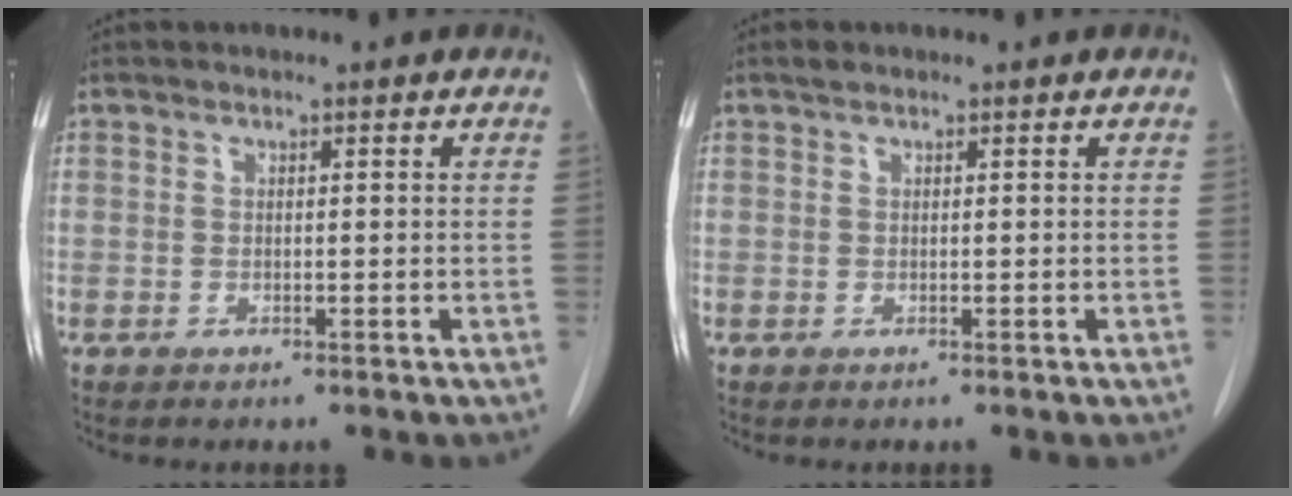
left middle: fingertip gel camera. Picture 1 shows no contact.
{"total": 0.6, "force": [0.5, 0.1, 0.3], "torque": [-0.015, 0.005, 0.011]}